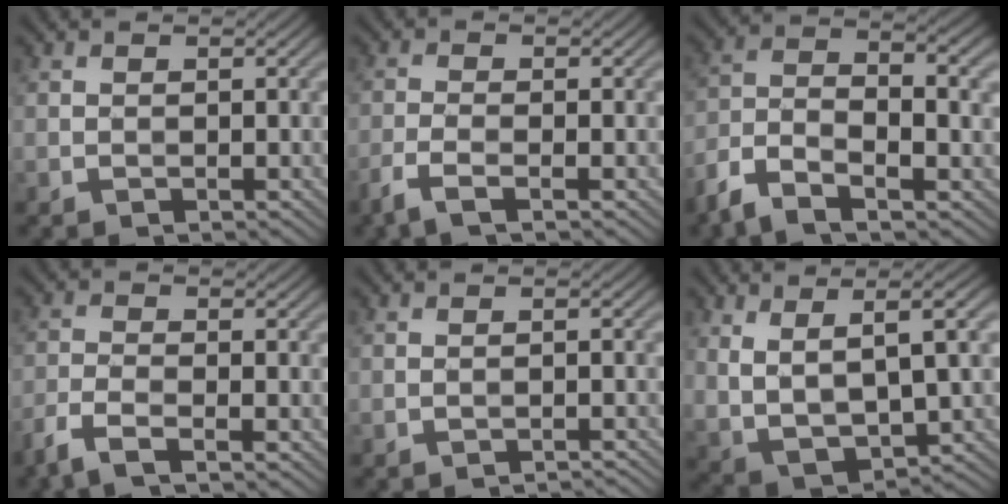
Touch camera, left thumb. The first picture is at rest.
{"total": 3.2, "force": [-2.1, 0.6, 2.4], "torque": [-0.054, -0.003, -0.053]}
{"total": 9.3, "force": [-4.6, 3.9, 7.1], "torque": [-0.143, -0.009, -0.098]}
{"total": 3.8, "force": [-2.7, 0.8, 2.6], "torque": [-0.062, -0.006, -0.070]}
{"total": 1.5, "force": [-1.1, 0.2, 1.0], "torque": [-0.007, 0.009, -0.024]}
{"total": 8.9, "force": [3.0, 3.5, 7.7], "torque": [-0.180, -0.008, 0.066]}